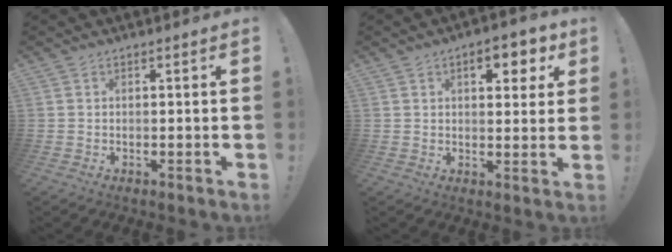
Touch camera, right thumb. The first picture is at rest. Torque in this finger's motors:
{"motor_torque": [1.20, 1.36, 0.64, -0.26, 0.00]}